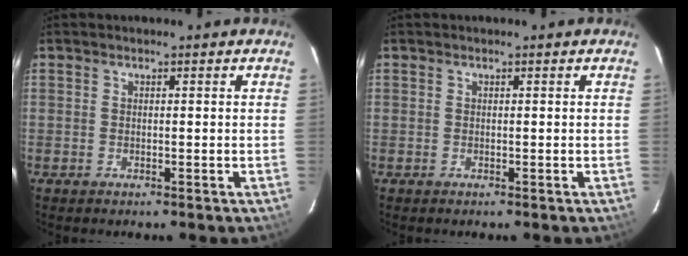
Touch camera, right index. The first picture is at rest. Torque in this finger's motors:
{"motor_torque": [0.00, 0.00, 0.00, 0.00]}